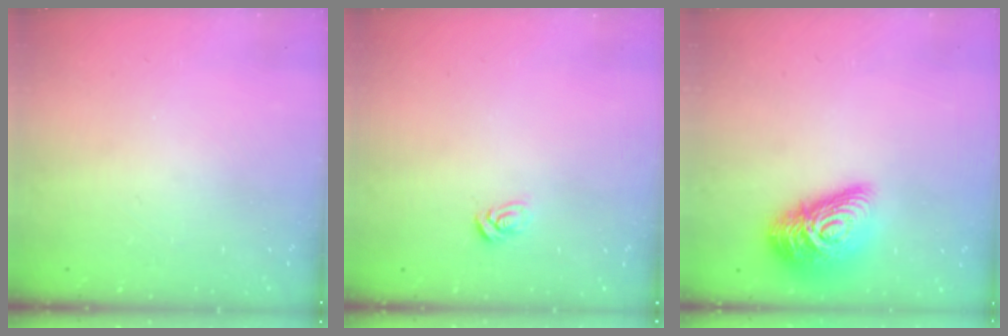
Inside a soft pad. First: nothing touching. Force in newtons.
{"total": 4.2, "press": 4.2, "slide": 0.3}
{"total": 16.9, "press": 16.9, "slide": 1.2}